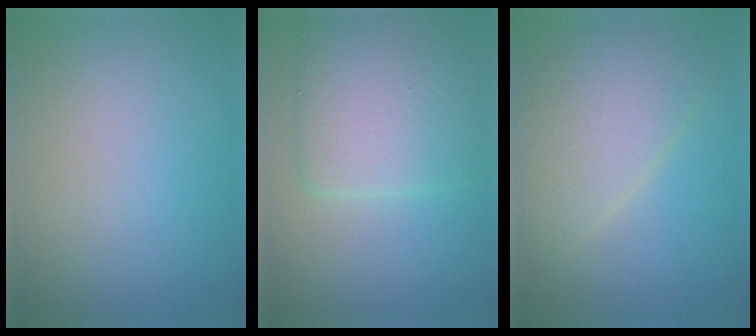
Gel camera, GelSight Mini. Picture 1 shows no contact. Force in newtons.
{"total": 7.0, "press": 7.0, "slide": 0.2}
{"total": 6.0, "press": 6.0, "slide": 0.1}